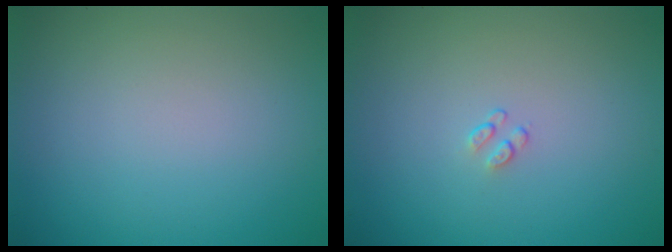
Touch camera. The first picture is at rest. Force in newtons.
{"total": 0.6, "press": 0.4, "slide": 0.5}